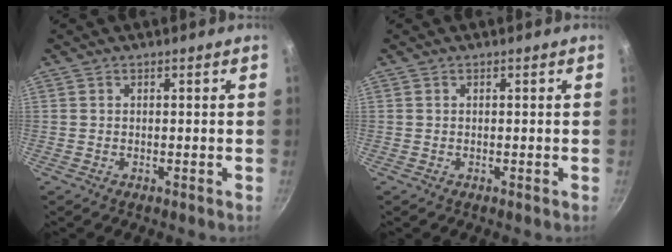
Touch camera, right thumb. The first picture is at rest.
{"total": 0.0}